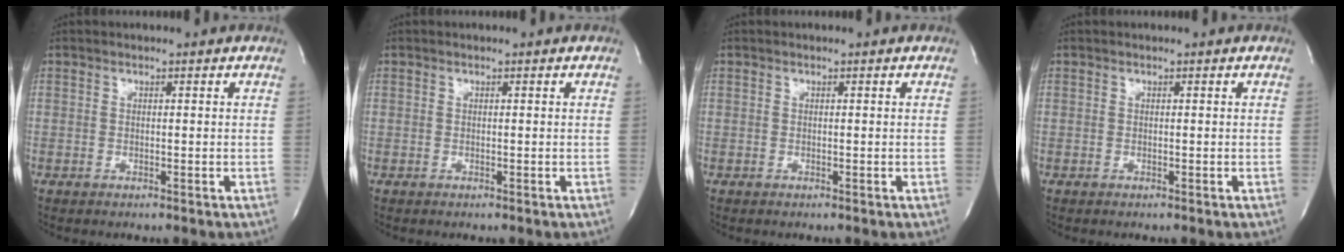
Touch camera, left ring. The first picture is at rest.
{"total": 0.0}
{"total": 0.0}
{"total": 0.0}